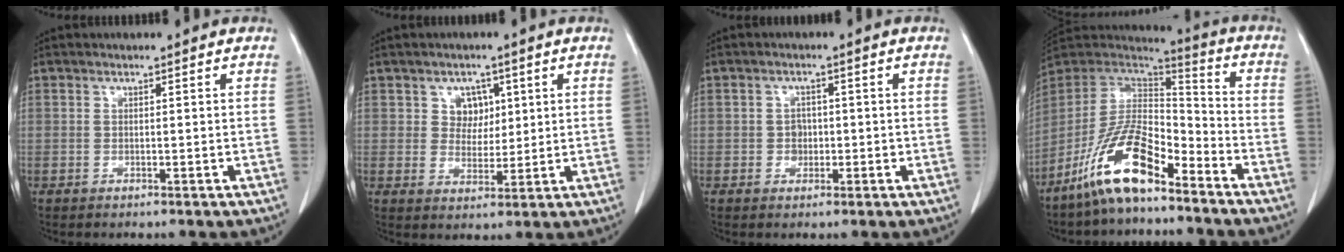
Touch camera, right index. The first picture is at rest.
{"total": 3.9, "force": [1.6, 3.3, 1.3], "torque": [-0.016, 0.007, 0.028]}
{"total": 2.1, "force": [-0.3, 1.9, 1.0], "torque": [-0.010, 0.005, -0.002]}
{"total": 13.9, "force": [-9.2, 3.8, 9.6], "torque": [-0.190, 0.009, -0.174]}